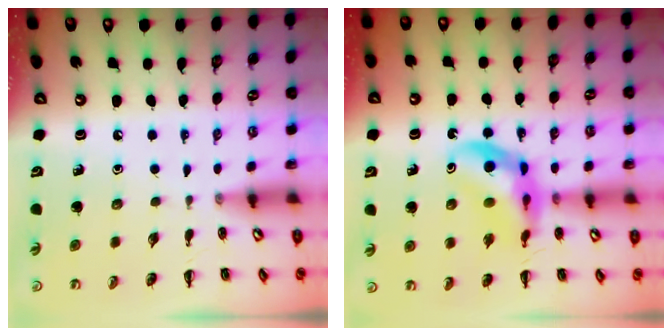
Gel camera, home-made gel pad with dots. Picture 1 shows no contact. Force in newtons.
{"total": 11.8, "press": 11.3, "slide": 3.2}